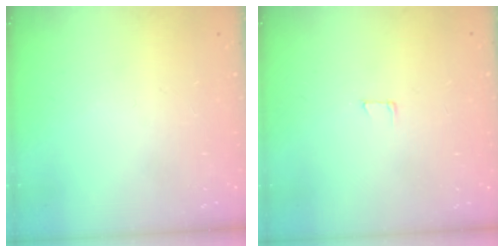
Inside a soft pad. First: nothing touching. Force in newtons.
{"total": 4.3, "press": 4.3, "slide": 0.4}